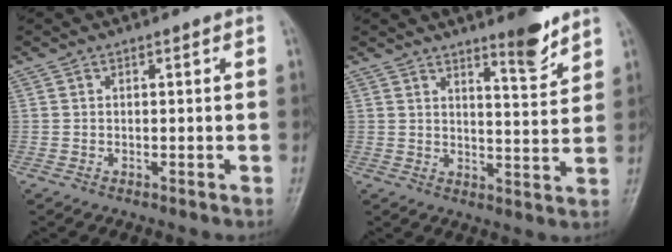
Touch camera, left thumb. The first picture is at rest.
{"total": 6.6, "force": [5.2, 1.1, 3.9], "torque": [-0.047, -0.046, 0.078]}